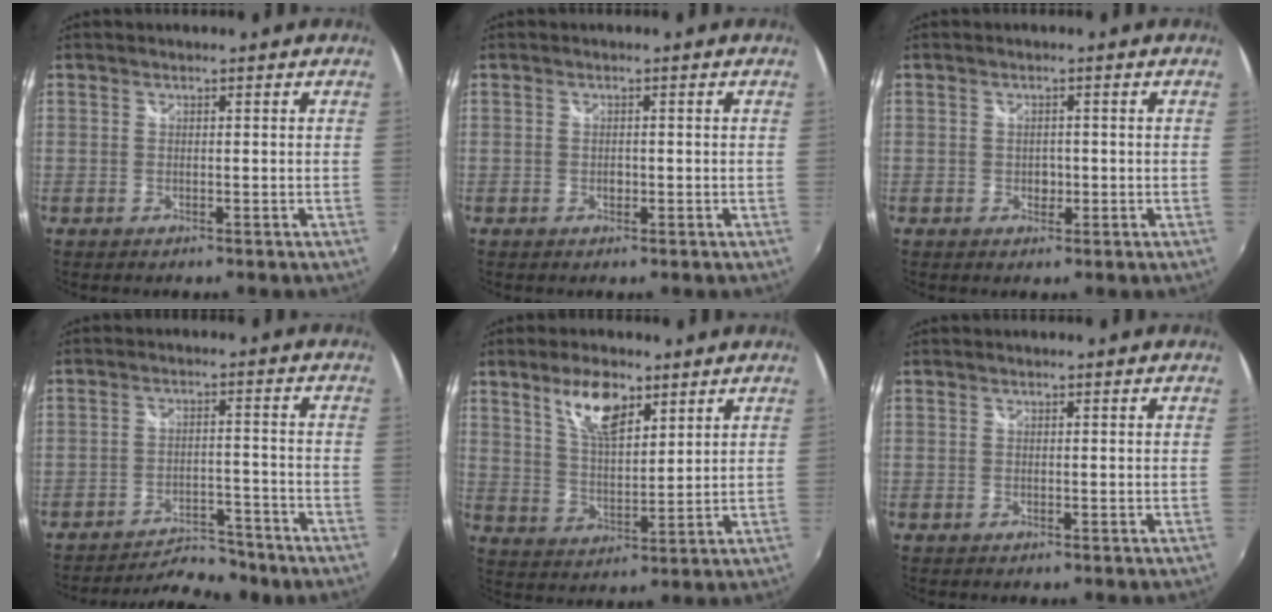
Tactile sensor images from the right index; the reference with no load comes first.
{"total": 1.1, "force": [-0.3, 0.9, 0.7], "torque": [-0.012, 0.001, -0.006]}
{"total": 1.9, "force": [-0.4, 1.6, 0.9], "torque": [-0.013, 0.001, -0.006]}
{"total": 10.3, "force": [-9.7, 2.1, 2.7], "torque": [-0.070, 0.003, -0.141]}
{"total": 9.0, "force": [5.5, 3.6, 6.2], "torque": [-0.110, 0.008, 0.107]}
{"total": 0.0}